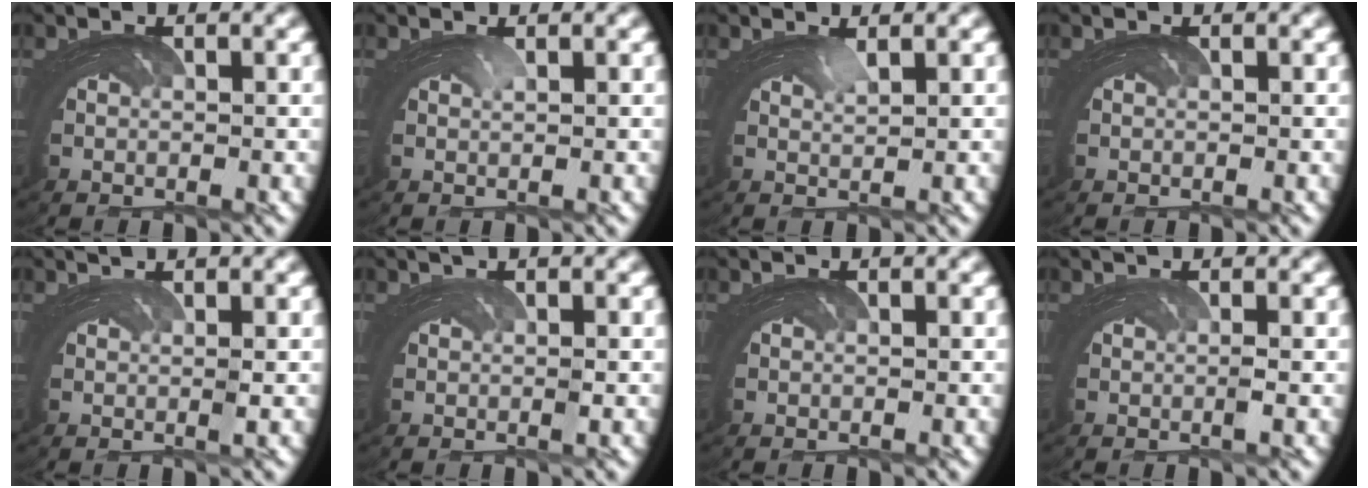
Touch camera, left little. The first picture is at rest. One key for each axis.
{"total": 2.3, "fx": 0.3, "fy": -1.5, "fz": -1.7, "tx": 0.041, "ty": 0.005, "tz": 0.002}
{"total": 2.9, "fx": 1.2, "fy": -2.0, "fz": -1.6, "tx": 0.035, "ty": 0.007, "tz": 0.015}
{"total": 0.0}
{"total": 2.0, "fx": 1.2, "fy": -1.4, "fz": -0.6, "tx": 0.021, "ty": 0.011, "tz": 0.013}
{"total": 1.5, "fx": 0.7, "fy": -1.1, "fz": -0.8, "tx": 0.021, "ty": 0.011, "tz": 0.004}
{"total": 0.0}
{"total": 1.6, "fx": 0.4, "fy": -1.3, "fz": -0.9, "tx": 0.020, "ty": 0.007, "tz": -0.001}